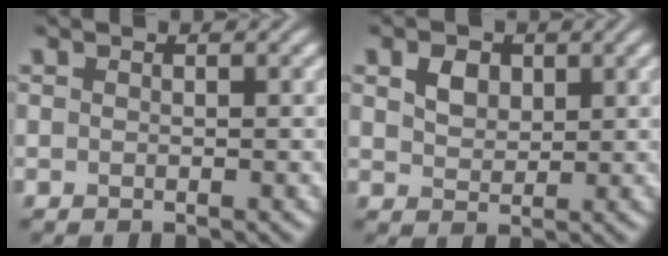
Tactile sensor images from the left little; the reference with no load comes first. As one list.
[{"total": 2.3, "force": [1.0, 1.7, 1.2], "torque": [-0.028, 0.002, 0.020]}]